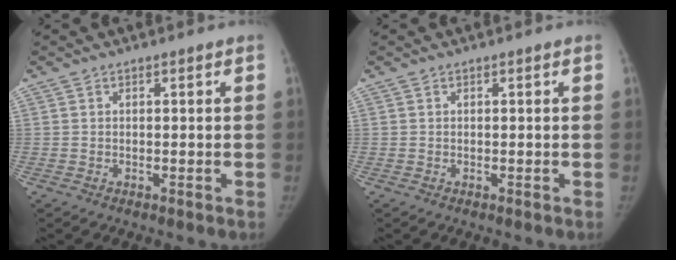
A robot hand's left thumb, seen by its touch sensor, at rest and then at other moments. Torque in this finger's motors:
{"motor_torque": [-0.06, 0.06, 0.13, -0.14, 0.00]}